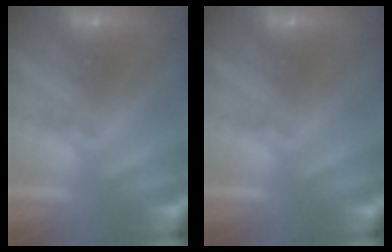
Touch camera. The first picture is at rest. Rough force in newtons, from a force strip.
{"total": 0.0}